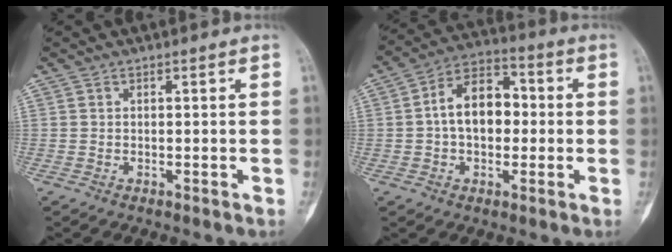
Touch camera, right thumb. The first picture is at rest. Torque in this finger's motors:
{"motor_torque": [-0.54, 1.12, 0.61, -0.53, 0.00]}